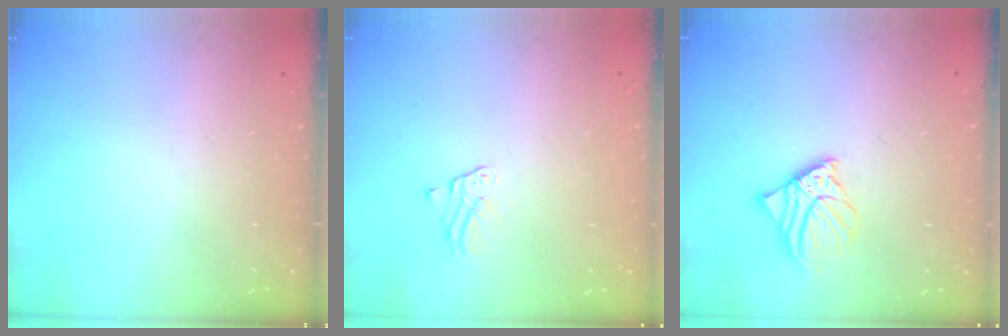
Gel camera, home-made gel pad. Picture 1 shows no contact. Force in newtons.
{"total": 1.5, "press": 1.5, "slide": 0.1}
{"total": 7.0, "press": 6.9, "slide": 1.0}